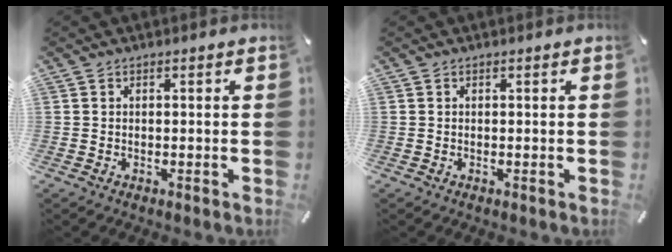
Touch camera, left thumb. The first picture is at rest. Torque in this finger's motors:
{"motor_torque": [-0.15, 0.09, 0.02, -0.02, 0.00]}